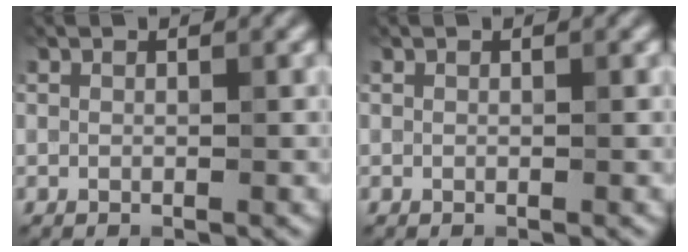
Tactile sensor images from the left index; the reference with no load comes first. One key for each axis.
{"total": 0.0}